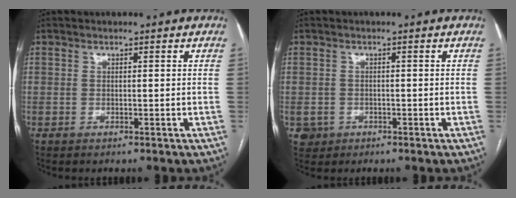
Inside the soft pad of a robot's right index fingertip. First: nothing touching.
{"total": 2.7, "force": [-1.0, 2.5, 0.3], "torque": [-0.001, 0.007, -0.012]}